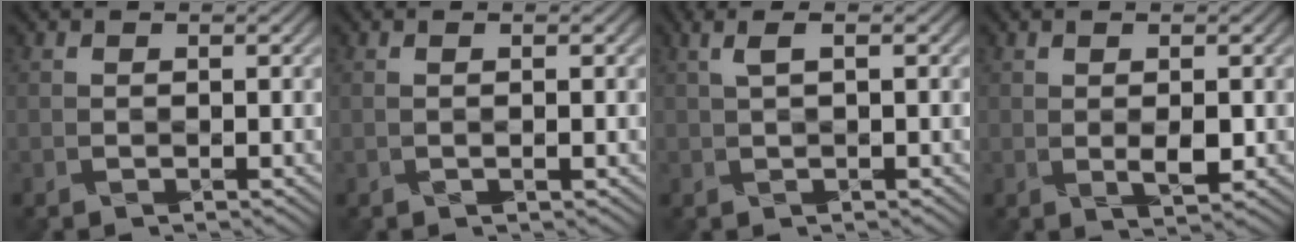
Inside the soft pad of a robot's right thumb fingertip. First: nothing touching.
{"total": 0.8, "force": [0.1, 0.1, 0.8], "torque": [-0.017, 0.002, -0.001]}
{"total": 1.8, "force": [0.7, 0.4, 1.6], "torque": [-0.029, 0.008, 0.015]}
{"total": 2.3, "force": [0.3, 0.5, 2.2], "torque": [-0.043, -0.002, 0.012]}